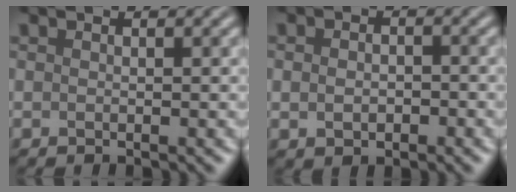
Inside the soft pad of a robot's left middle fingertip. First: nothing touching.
{"total": 2.3, "force": [-0.3, 1.6, 1.6], "torque": [-0.018, 0.000, -0.002]}